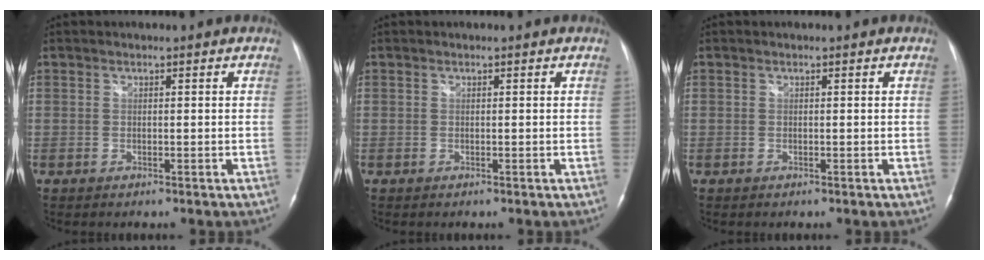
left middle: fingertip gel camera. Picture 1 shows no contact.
{"total": 0.0}
{"total": 0.0}